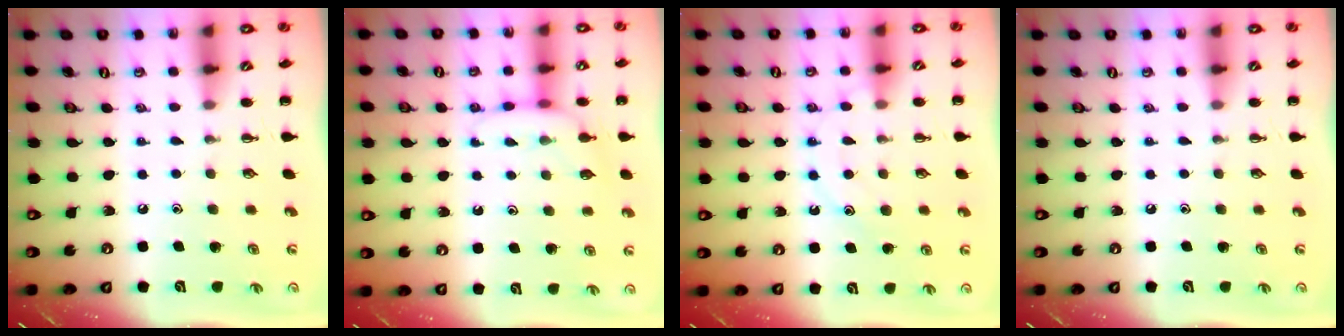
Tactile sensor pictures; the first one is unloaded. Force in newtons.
{"total": 8.0, "press": 7.8, "slide": 1.5}
{"total": 11.3, "press": 11.2, "slide": 1.1}
{"total": 0.0}